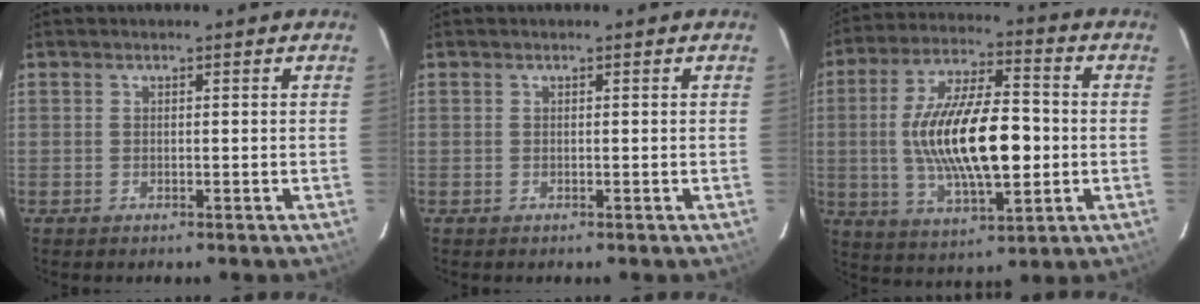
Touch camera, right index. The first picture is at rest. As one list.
[{"total": 0.0}, {"total": 18.8, "force": [-1.2, 7.0, 17.5], "torque": [-0.324, 0.003, -0.016]}]